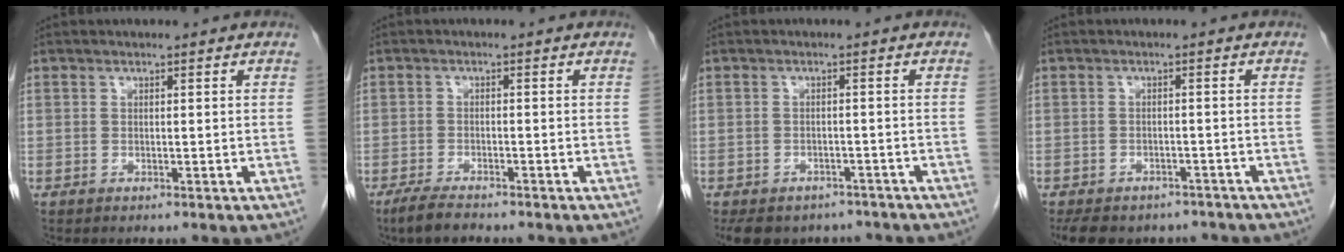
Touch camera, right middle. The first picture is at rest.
{"total": 3.5, "force": [-2.9, 0.6, 1.9], "torque": [-0.045, -0.008, -0.051]}
{"total": 10.5, "force": [-8.5, 5.7, 2.7], "torque": [-0.048, 0.005, -0.100]}
{"total": 10.9, "force": [-8.9, 5.4, 3.3], "torque": [-0.060, 0.002, -0.108]}